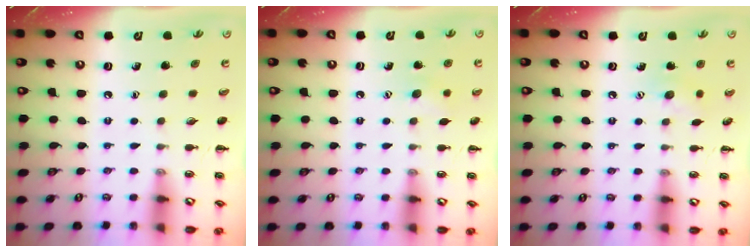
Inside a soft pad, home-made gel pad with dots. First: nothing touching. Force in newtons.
{"total": 7.0, "press": 6.9, "slide": 1.5}
{"total": 5.5, "press": 5.5, "slide": 1.0}